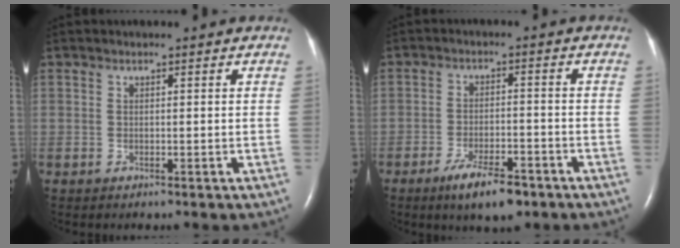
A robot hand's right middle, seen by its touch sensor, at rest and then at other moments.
{"total": 7.2, "force": [-4.8, 1.9, 5.0], "torque": [-0.093, -0.008, -0.078]}